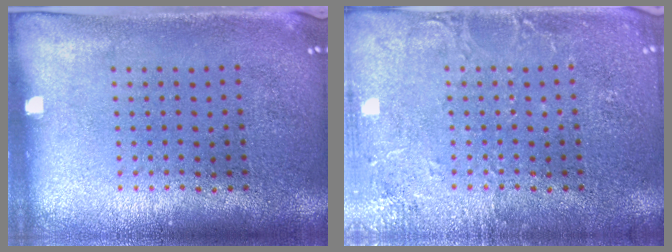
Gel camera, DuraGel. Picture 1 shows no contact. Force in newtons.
{"total": 2.9, "press": 2.9, "slide": 0.4}